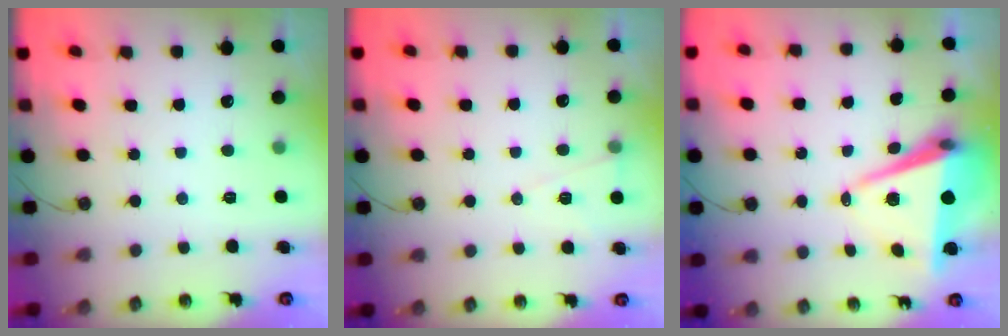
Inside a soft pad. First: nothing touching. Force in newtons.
{"total": 6.4, "press": 4.6, "slide": 4.4}
{"total": 9.1, "press": 8.2, "slide": 4.0}